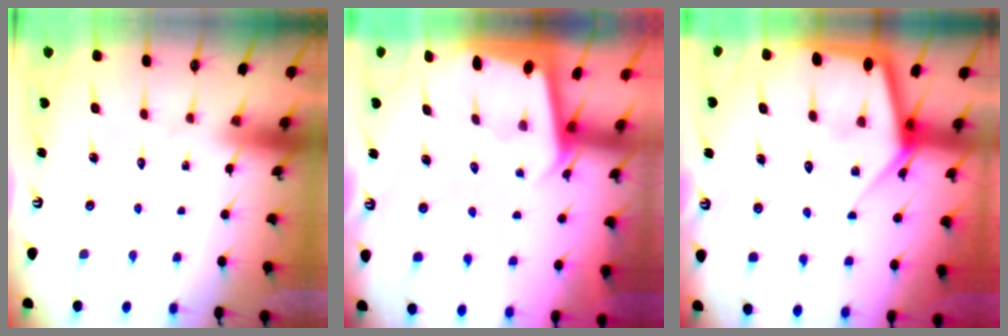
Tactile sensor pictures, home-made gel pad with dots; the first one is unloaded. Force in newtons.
{"total": 2.0, "press": 2.0, "slide": 0.1}
{"total": 12.0, "press": 12.0, "slide": 1.1}